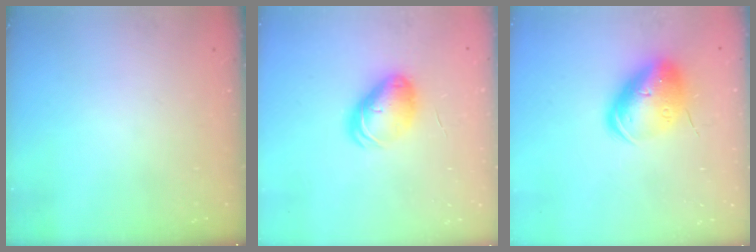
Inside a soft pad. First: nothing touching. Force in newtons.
{"total": 10.0, "press": 9.9, "slide": 1.8}
{"total": 14.4, "press": 14.2, "slide": 2.6}